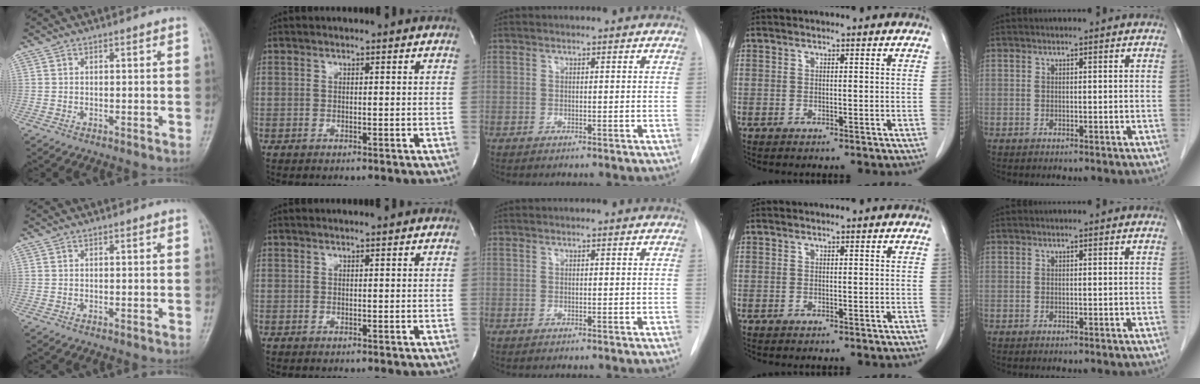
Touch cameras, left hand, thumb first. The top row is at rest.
{}